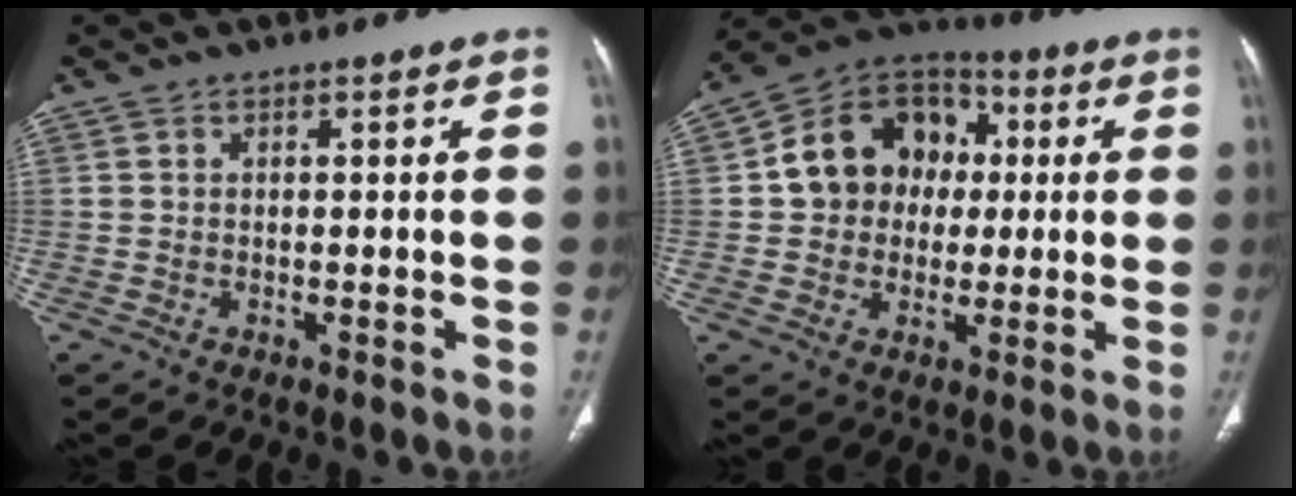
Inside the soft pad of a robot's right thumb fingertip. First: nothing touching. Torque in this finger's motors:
{"motor_torque": [0.12, 0.31, 0.23, -0.02, 0.23]}